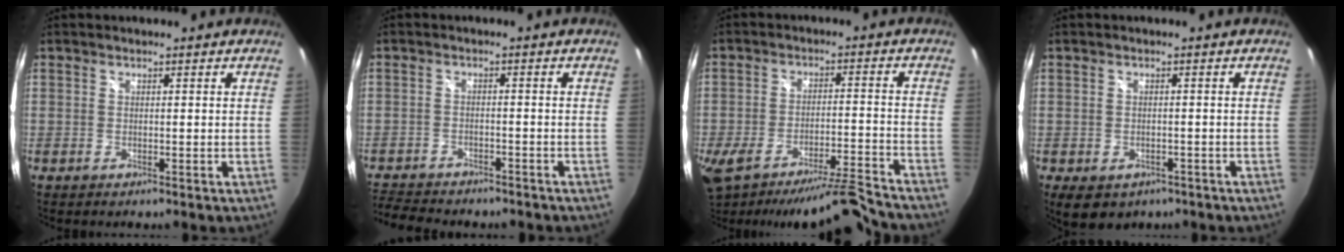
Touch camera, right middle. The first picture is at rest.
{"total": 10.5, "force": [-9.3, 3.3, 3.6], "torque": [-0.100, -0.011, -0.149]}
{"total": 14.1, "force": [-12.7, 0.7, 6.1], "torque": [-0.113, -0.024, -0.200]}
{"total": 7.0, "force": [-4.0, 4.6, 3.6], "torque": [-0.071, -0.020, -0.045]}